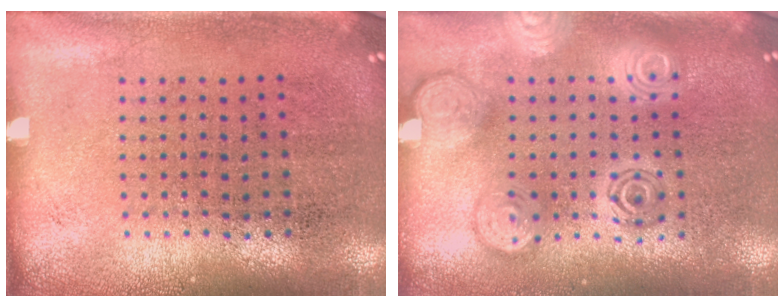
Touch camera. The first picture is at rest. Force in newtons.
{"total": 2.8, "press": 2.8, "slide": 0.3}